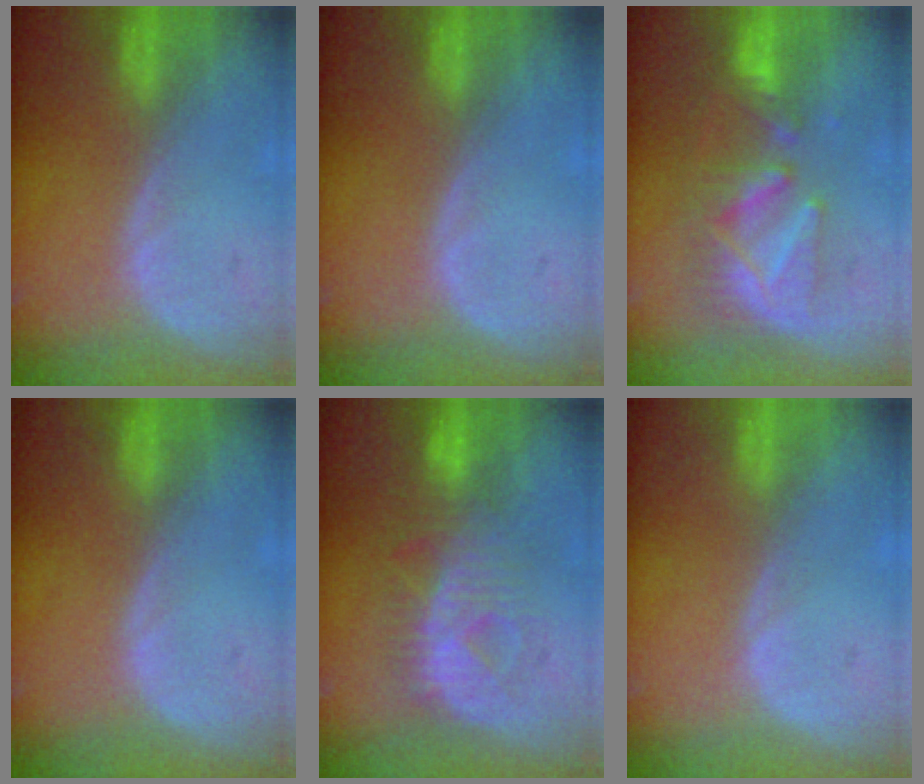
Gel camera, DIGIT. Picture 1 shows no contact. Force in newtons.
{"total": 0.0}
{"total": 8.3, "press": 7.9, "slide": 2.6}
{"total": 0.0}
{"total": 8.2, "press": 8.0, "slide": 1.5}
{"total": 0.0}